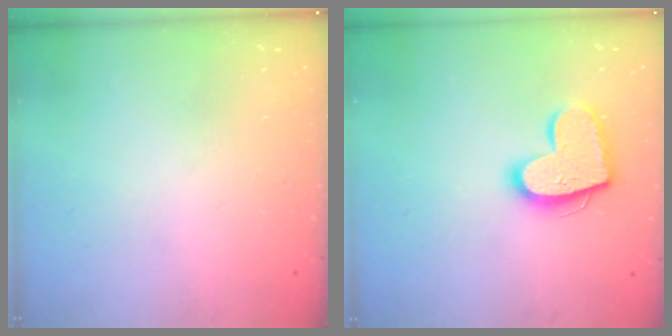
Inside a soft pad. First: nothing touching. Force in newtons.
{"total": 14.8, "press": 14.8, "slide": 1.0}